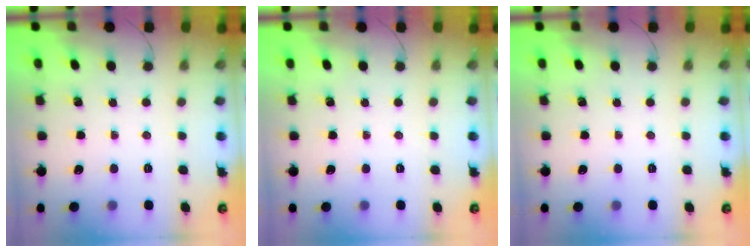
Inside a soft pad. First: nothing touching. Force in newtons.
{"total": 0.0}
{"total": 0.0}